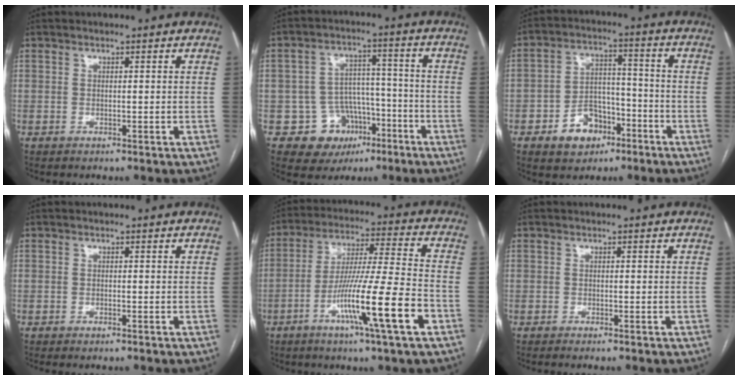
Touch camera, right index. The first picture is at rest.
{"total": 9.1, "force": [-4.4, 7.8, 1.9], "torque": [-0.011, 0.038, -0.054]}
{"total": 8.6, "force": [-4.6, 5.9, 4.2], "torque": [-0.070, 0.024, -0.069]}
{"total": 0.8, "force": [-0.6, 0.1, 0.5], "torque": [-0.011, -0.001, -0.008]}
{"total": 15.7, "force": [-6.5, -0.8, 14.3], "torque": [-0.256, -0.015, -0.116]}
{"total": 0.9, "force": [-0.7, -0.2, 0.5], "torque": [-0.010, 0.000, -0.013]}